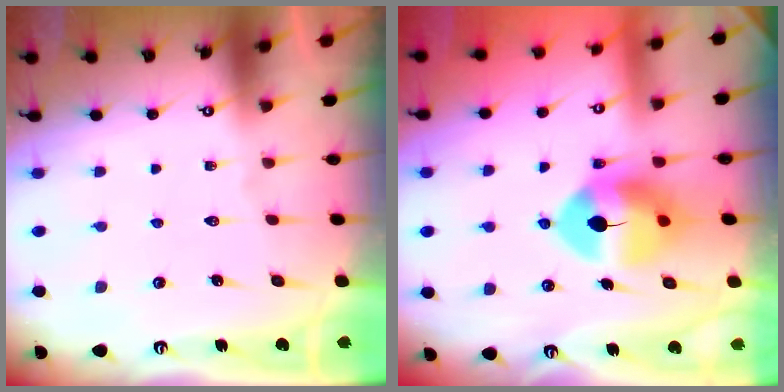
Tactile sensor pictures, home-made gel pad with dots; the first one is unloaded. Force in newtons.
{"total": 9.6, "press": 9.4, "slide": 2.0}